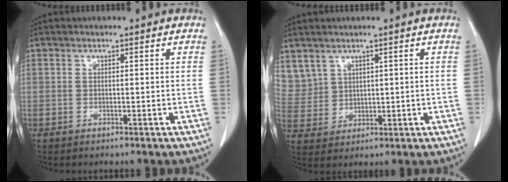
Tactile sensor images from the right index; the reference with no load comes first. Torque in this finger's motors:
{"motor_torque": [-0.30, 0.27, -0.09, 0.00]}